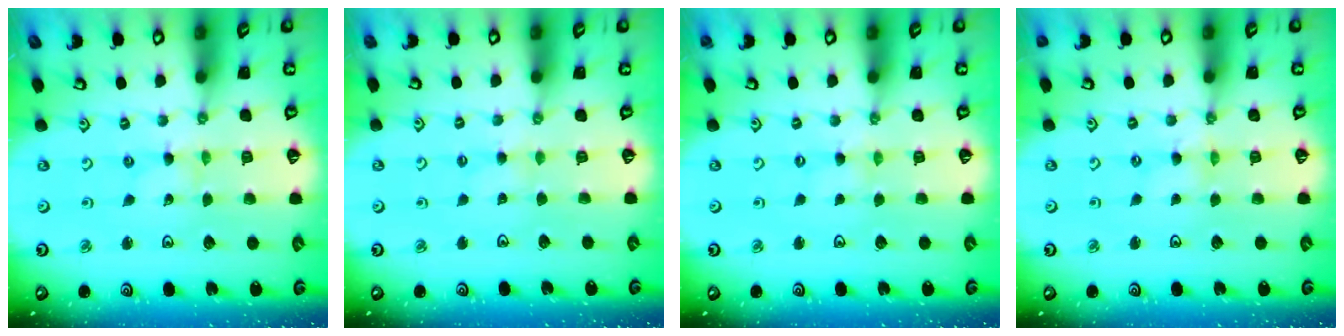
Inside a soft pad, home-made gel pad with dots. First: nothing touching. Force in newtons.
{"total": 1.5, "press": 1.5, "slide": 0.3}
{"total": 0.0}
{"total": 0.0}